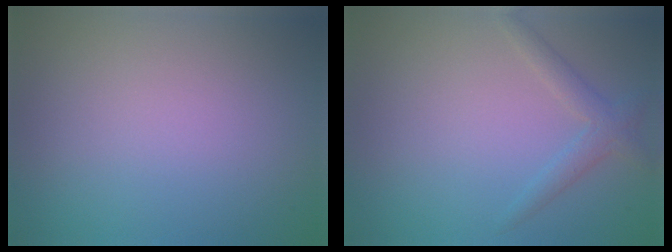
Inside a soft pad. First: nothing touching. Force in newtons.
{"total": 2.0, "press": 2.0, "slide": 0.1}